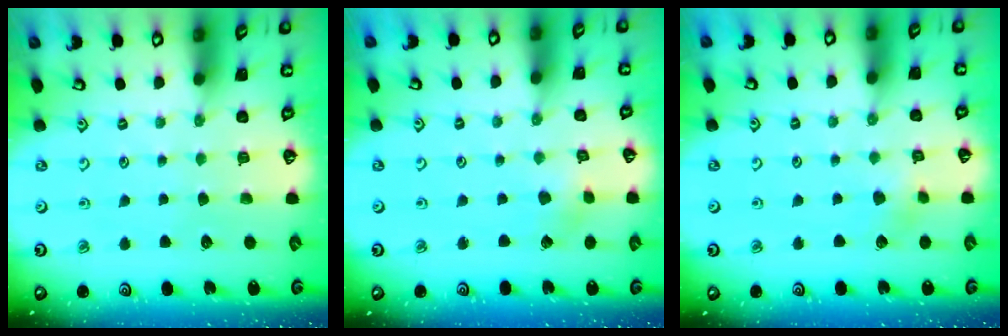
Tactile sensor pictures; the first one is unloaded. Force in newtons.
{"total": 2.1, "press": 2.1, "slide": 0.2}
{"total": 3.2, "press": 3.2, "slide": 0.4}